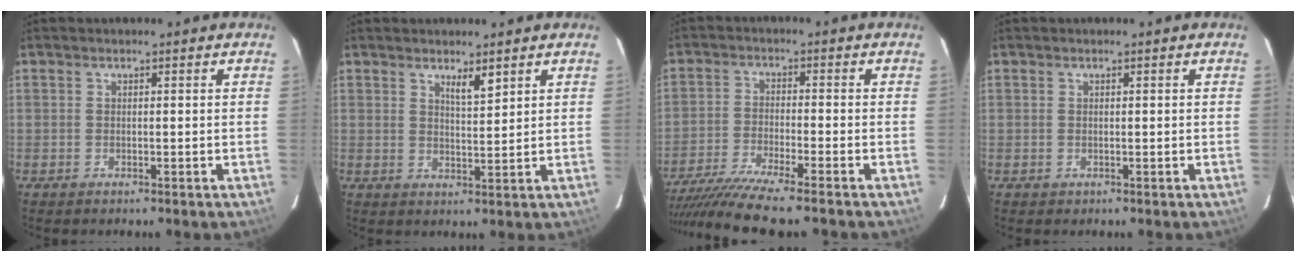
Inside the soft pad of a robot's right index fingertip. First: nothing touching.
{"total": 2.8, "force": [2.1, 0.3, 1.9], "torque": [-0.036, -0.008, 0.039]}
{"total": 11.6, "force": [-10.0, -1.1, 5.7], "torque": [-0.084, -0.026, -0.163]}
{"total": 0.0}